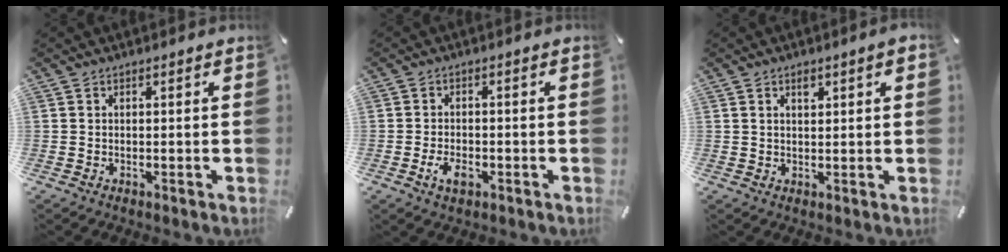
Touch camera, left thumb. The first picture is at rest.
{"total": 3.9, "force": [-1.9, 2.2, 2.7], "torque": [-0.057, 0.005, -0.035]}
{"total": 2.6, "force": [1.3, 1.0, 2.0], "torque": [-0.034, 0.000, 0.020]}